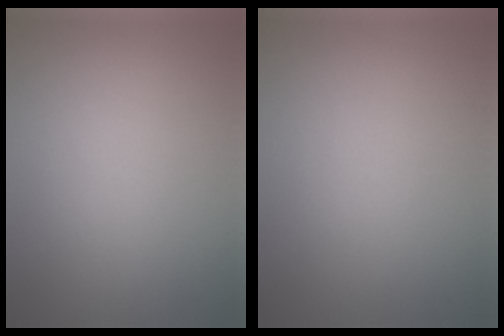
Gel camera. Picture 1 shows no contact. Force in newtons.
{"total": 0.0}